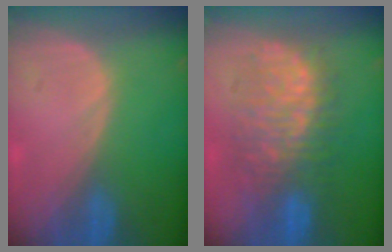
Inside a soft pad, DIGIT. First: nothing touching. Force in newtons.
{"total": 10.1, "press": 10.0, "slide": 1.1}